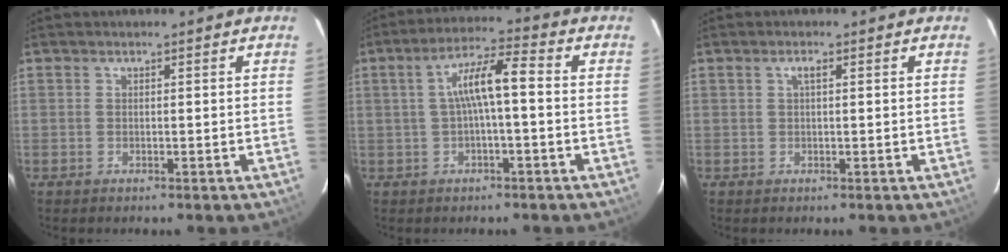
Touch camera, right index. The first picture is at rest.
{"total": 7.3, "force": [-0.3, 1.1, 7.2], "torque": [-0.137, 0.019, -0.001]}
{"total": 1.1, "force": [0.4, 0.3, 1.0], "torque": [-0.018, 0.005, 0.005]}